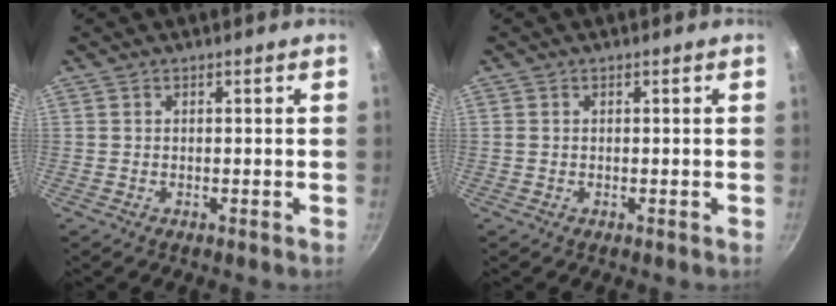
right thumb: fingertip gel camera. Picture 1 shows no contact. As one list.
[{"total": 0.6, "force": [0.1, 0.5, 0.2], "torque": [-0.004, 0.001, 0.000]}]